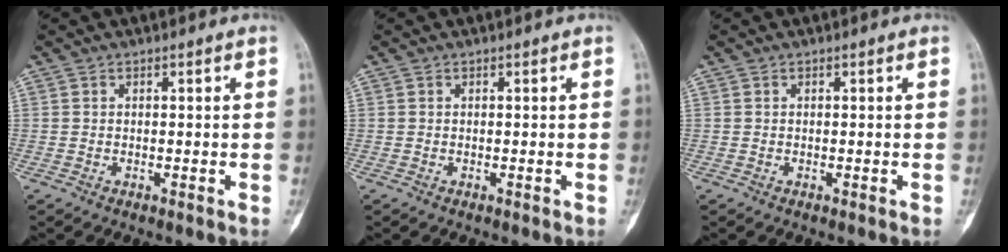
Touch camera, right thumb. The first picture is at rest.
{"total": 0.0}
{"total": 0.0}